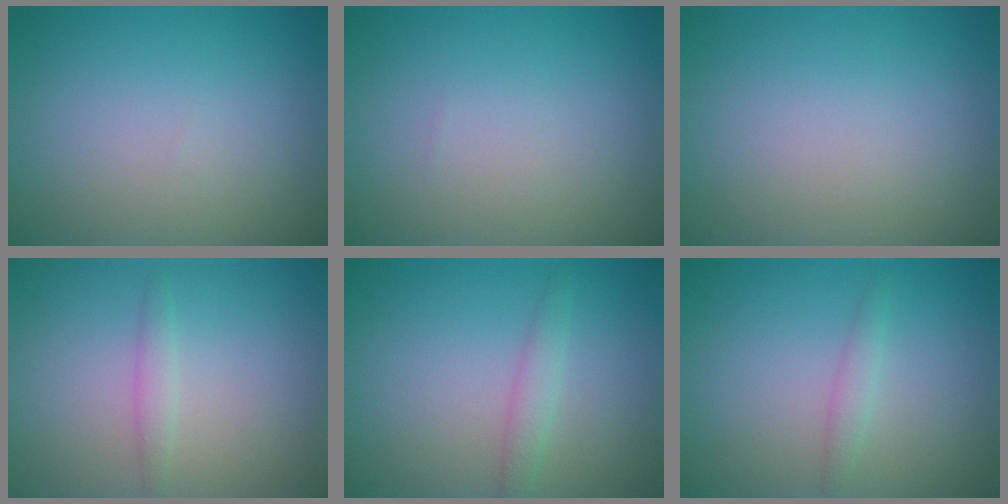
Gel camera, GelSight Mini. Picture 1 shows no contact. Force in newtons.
{"total": 0.0}
{"total": 0.0}
{"total": 1.2, "press": 1.2, "slide": 0.1}
{"total": 1.5, "press": 1.5, "slide": 0.1}
{"total": 1.2, "press": 1.2, "slide": 0.1}